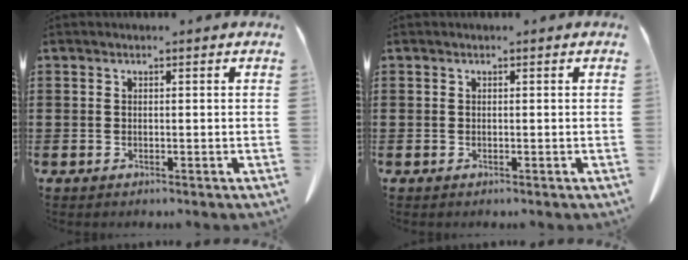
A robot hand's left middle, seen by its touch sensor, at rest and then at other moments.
{"total": 0.0}